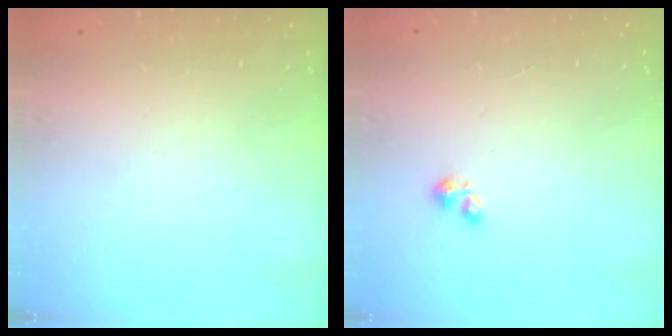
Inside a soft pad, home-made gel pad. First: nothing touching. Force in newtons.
{"total": 2.2, "press": 2.2, "slide": 0.4}